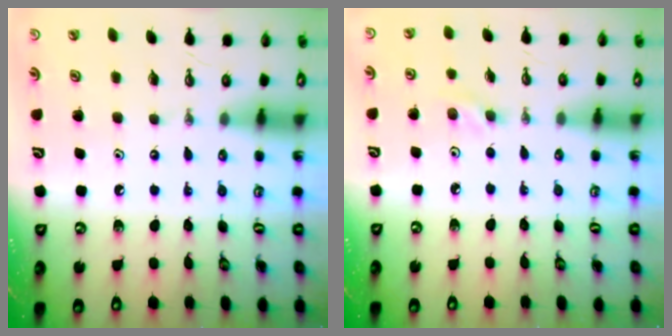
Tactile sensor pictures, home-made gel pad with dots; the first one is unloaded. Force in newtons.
{"total": 3.9, "press": 3.8, "slide": 0.6}